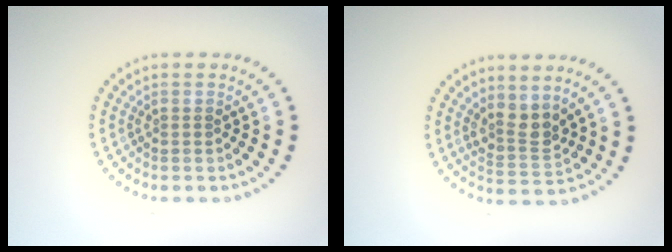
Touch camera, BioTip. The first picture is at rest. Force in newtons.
{"total": 2.6, "press": 2.0, "slide": 1.6}